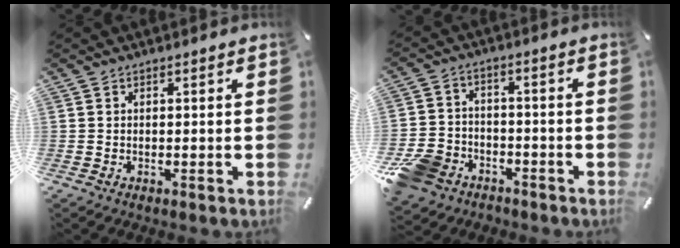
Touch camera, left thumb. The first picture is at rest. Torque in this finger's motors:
{"motor_torque": [-0.11, 0.36, 0.51, 0.46, 0.14]}